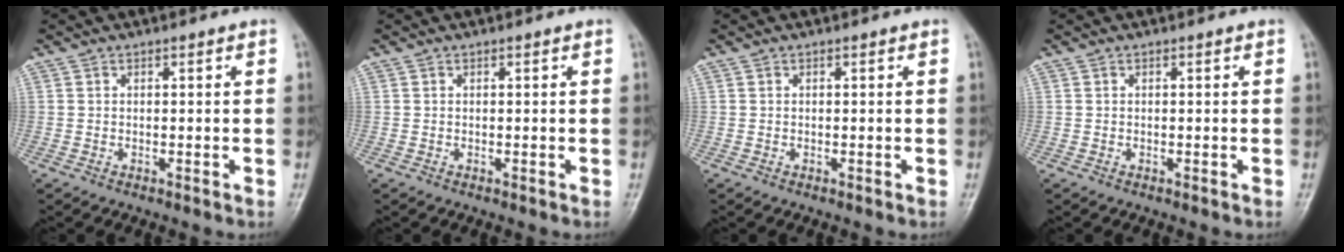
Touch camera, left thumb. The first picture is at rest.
{"total": 0.0}
{"total": 0.0}
{"total": 0.0}